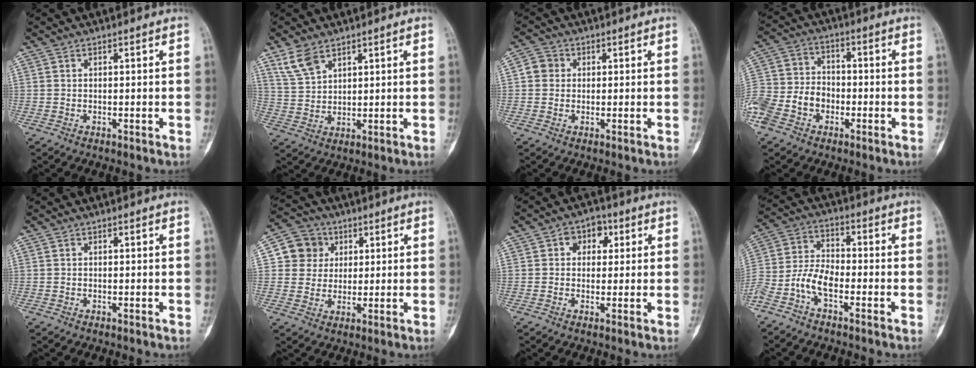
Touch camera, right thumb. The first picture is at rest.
{"total": 5.7, "force": [3.9, 2.9, 3.0], "torque": [-0.053, -0.014, 0.088]}
{"total": 3.4, "force": [0.4, 3.2, 1.1], "torque": [-0.004, 0.006, 0.001]}
{"total": 13.0, "force": [-4.7, 9.9, 7.1], "torque": [-0.138, 0.034, -0.091]}
{"total": 0.0}
{"total": 7.8, "force": [2.2, 7.3, 1.7], "torque": [0.007, 0.001, 0.032]}
{"total": 5.2, "force": [1.5, 4.0, 2.9], "torque": [-0.008, 0.004, 0.013]}
{"total": 7.9, "force": [-4.0, 3.8, 5.7], "torque": [-0.124, 0.033, -0.086]}